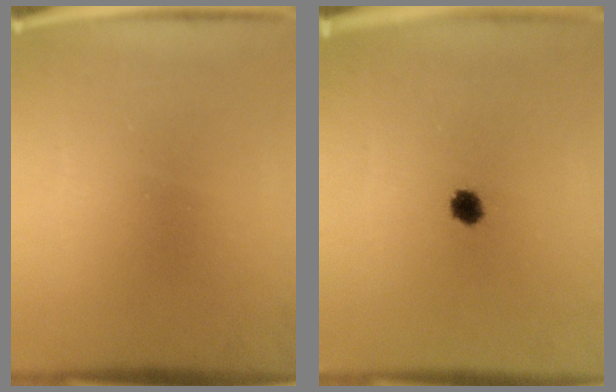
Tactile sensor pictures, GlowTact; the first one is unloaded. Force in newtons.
{"total": 3.0}